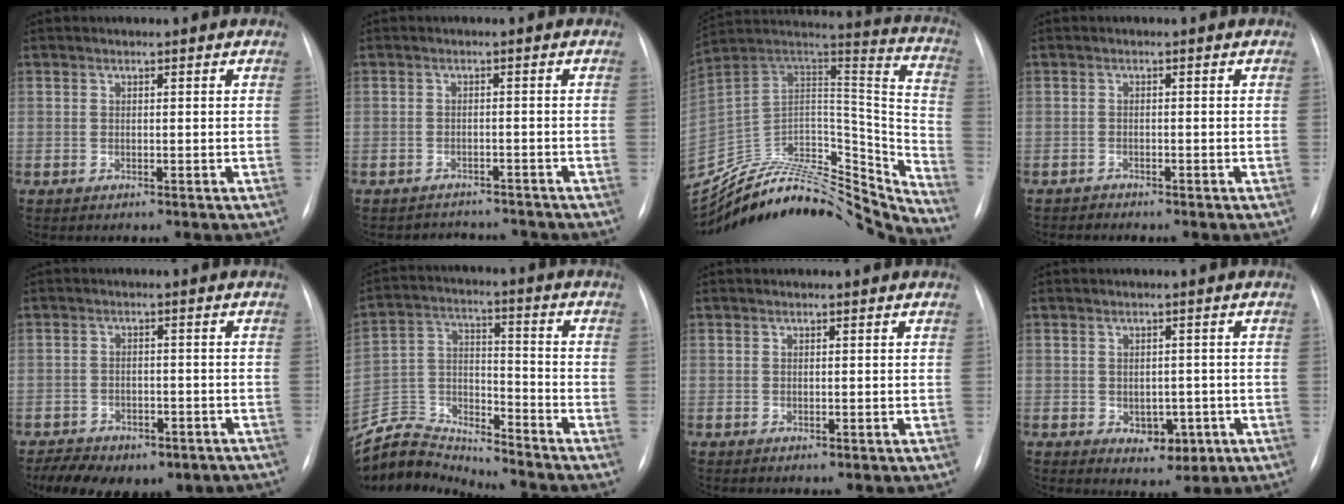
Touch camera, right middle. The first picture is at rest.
{"total": 4.5, "force": [-4.4, 1.0, -0.4], "torque": [0.001, 0.006, -0.057]}
{"total": 30.6, "force": [-27.9, 8.2, 9.6], "torque": [-0.128, 0.021, -0.415]}
{"total": 0.8, "force": [-0.8, 0.0, -0.3], "torque": [0.005, -0.004, -0.015]}
{"total": 13.3, "force": [-9.4, 6.9, 6.4], "torque": [-0.114, 0.007, -0.120]}
{"total": 12.2, "force": [-12.1, 0.3, -0.9], "torque": [0.011, 0.040, -0.232]}
{"total": 0.0}
{"total": 4.3, "force": [-1.2, 3.0, 2.8], "torque": [-0.029, 0.006, -0.005]}